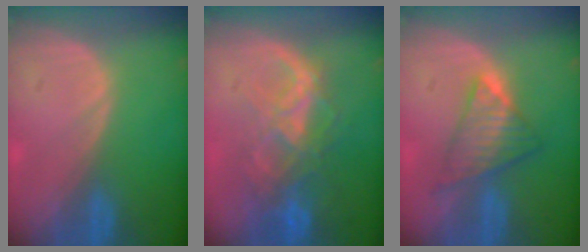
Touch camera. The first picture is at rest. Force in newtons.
{"total": 8.8, "press": 7.5, "slide": 4.7}
{"total": 6.3, "press": 6.2, "slide": 1.4}